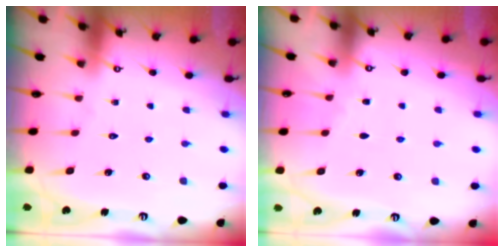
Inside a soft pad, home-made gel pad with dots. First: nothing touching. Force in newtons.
{"total": 0.7, "press": 0.7, "slide": 0.2}